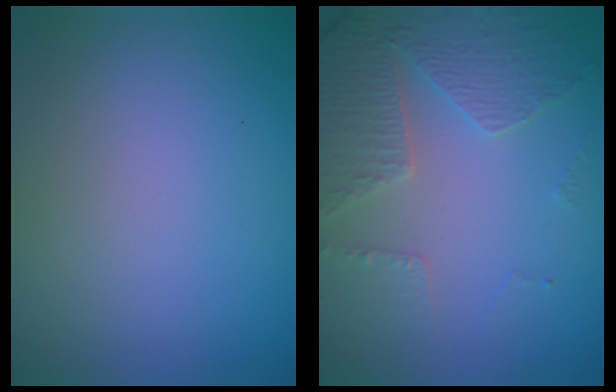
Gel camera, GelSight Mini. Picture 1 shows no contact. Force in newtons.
{"total": 4.8, "press": 3.5, "slide": 3.2}